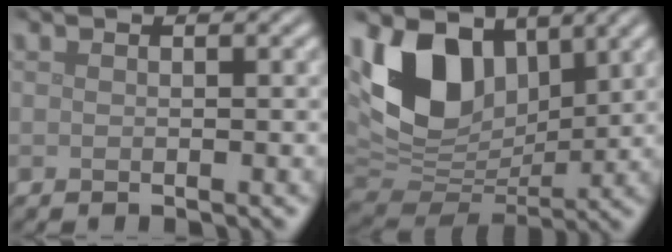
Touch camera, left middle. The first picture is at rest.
{"total": 10.6, "force": [4.1, 7.2, 6.6], "torque": [-0.147, -0.006, 0.074]}